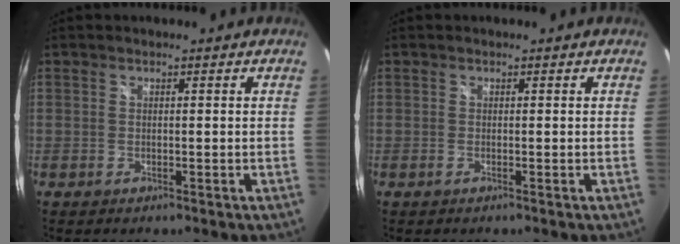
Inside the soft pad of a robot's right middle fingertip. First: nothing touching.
{"total": 0.0}